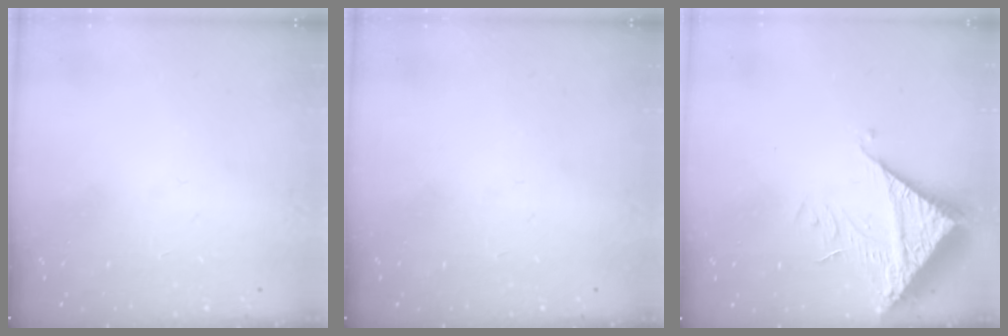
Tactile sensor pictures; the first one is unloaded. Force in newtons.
{"total": 0.0}
{"total": 9.1, "press": 9.1, "slide": 0.9}